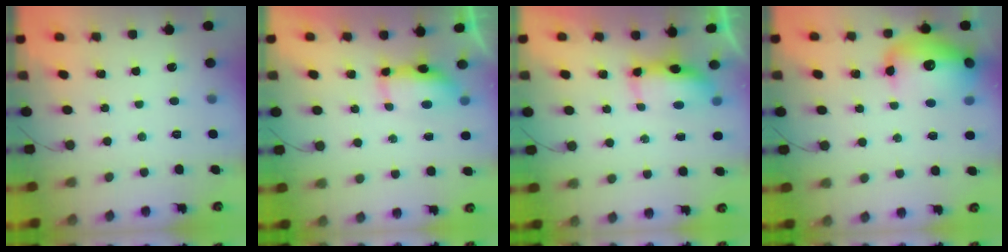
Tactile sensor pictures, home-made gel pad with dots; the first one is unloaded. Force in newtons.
{"total": 12.1, "press": 8.2, "slide": 8.9}
{"total": 6.3, "press": 6.2, "slide": 0.7}
{"total": 17.3, "press": 17.0, "slide": 3.0}